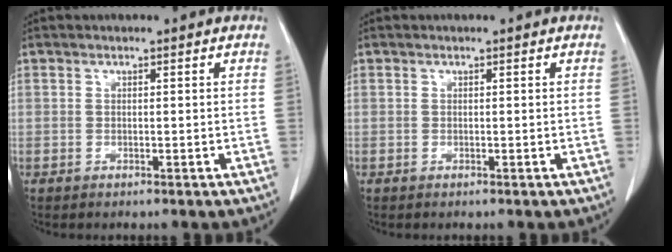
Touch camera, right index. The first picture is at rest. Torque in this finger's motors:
{"motor_torque": [0.00, 0.00, 0.00, 0.00]}